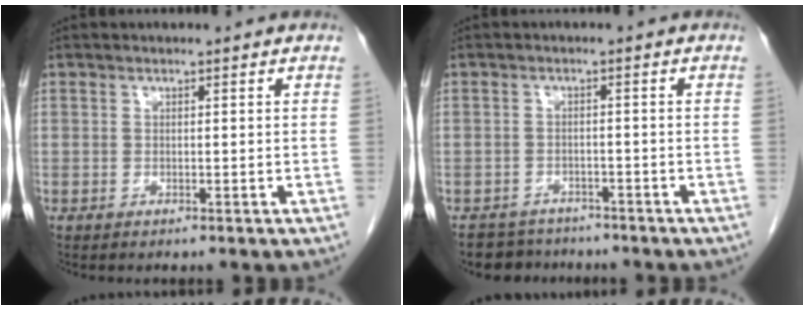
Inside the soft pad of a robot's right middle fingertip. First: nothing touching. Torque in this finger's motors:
{"motor_torque": [-0.02, 0.03, -0.05, -0.01]}